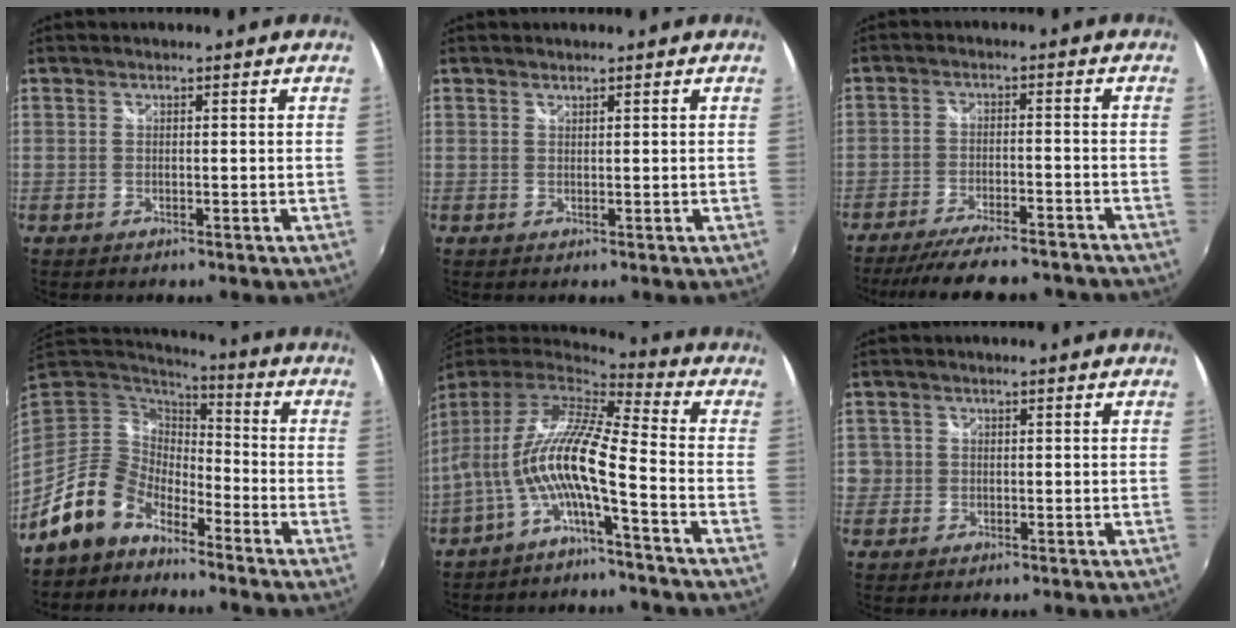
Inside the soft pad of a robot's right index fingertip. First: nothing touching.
{"total": 0.5, "force": [0.5, 0.0, 0.0], "torque": [0.002, 0.000, 0.010]}
{"total": 17.6, "force": [-15.5, 3.7, 7.5], "torque": [-0.151, -0.019, -0.215]}
{"total": 11.4, "force": [-7.8, 7.0, 4.3], "torque": [-0.101, 0.019, -0.145]}
{"total": 13.0, "force": [-3.7, 1.6, 12.4], "torque": [-0.222, -0.002, -0.076]}
{"total": 2.6, "force": [-0.3, 2.6, 0.3], "torque": [-0.006, 0.003, -0.007]}